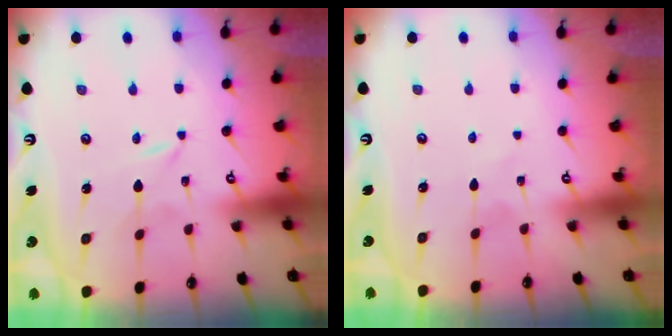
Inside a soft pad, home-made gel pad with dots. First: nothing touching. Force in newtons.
{"total": 1.5, "press": 1.5, "slide": 0.2}